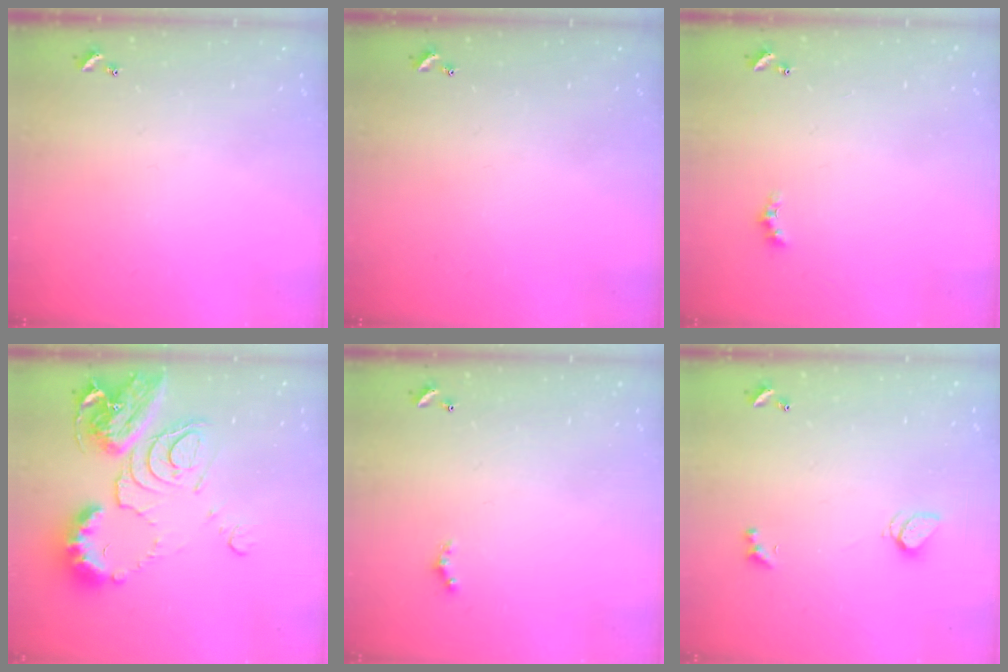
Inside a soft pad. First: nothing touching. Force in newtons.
{"total": 0.0}
{"total": 0.8, "press": 0.7, "slide": 0.4}
{"total": 13.8, "press": 13.7, "slide": 1.5}
{"total": 2.5, "press": 2.5, "slide": 0.4}
{"total": 1.3, "press": 1.2, "slide": 0.4}